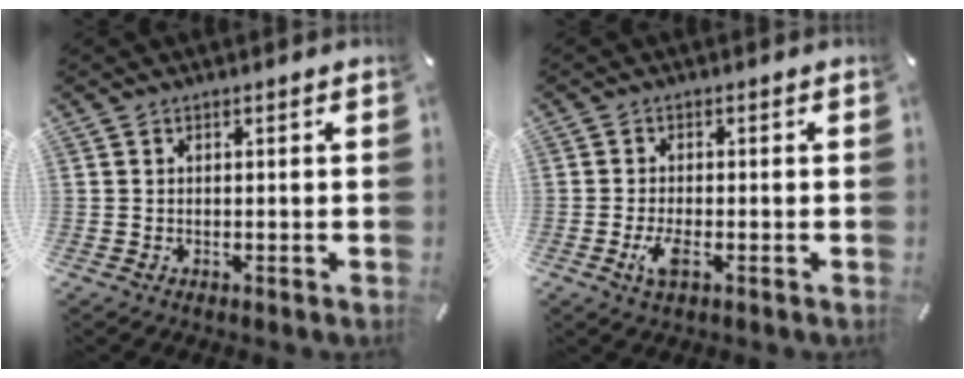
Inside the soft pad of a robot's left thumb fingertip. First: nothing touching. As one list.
[{"total": 3.9, "force": [-1.3, 1.4, 3.3], "torque": [-0.076, -0.001, -0.027]}]